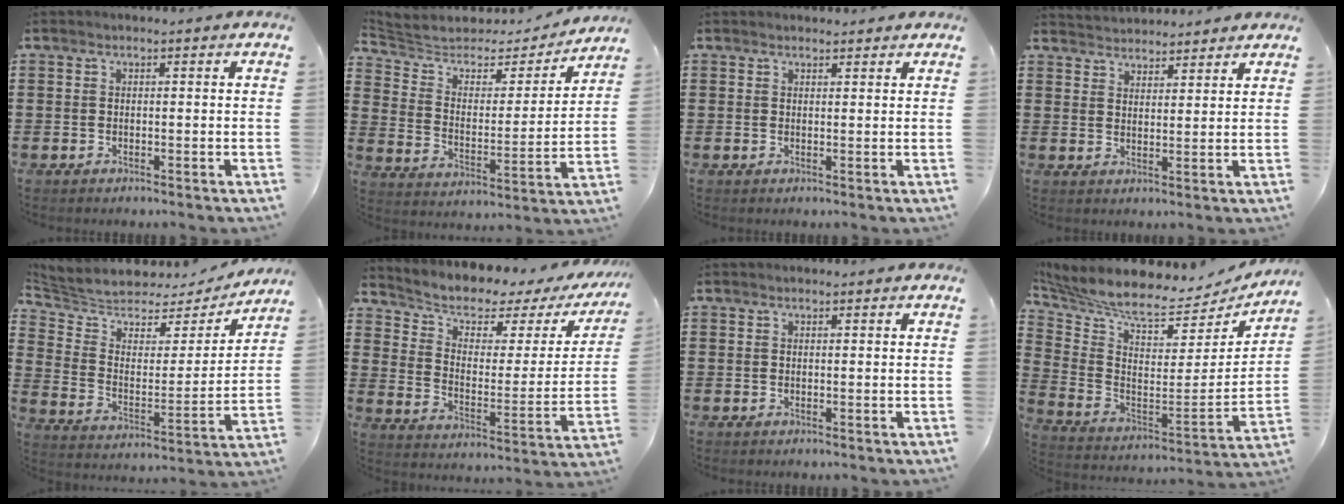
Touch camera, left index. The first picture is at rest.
{"total": 5.0, "force": [4.2, 2.3, 1.3], "torque": [-0.056, -0.031, 0.067]}
{"total": 1.1, "force": [1.0, 0.3, 0.1], "torque": [-0.004, 0.002, 0.020]}
{"total": 2.9, "force": [2.9, 0.2, -0.6], "torque": [0.002, -0.009, 0.054]}
{"total": 5.8, "force": [5.3, 2.2, 1.0], "torque": [-0.056, -0.040, 0.089]}
{"total": 4.1, "force": [2.8, 2.2, 1.9], "torque": [-0.060, -0.022, 0.041]}
{"total": 0.0}
{"total": 7.3, "force": [6.2, 1.8, 3.3], "torque": [-0.097, -0.058, 0.103]}